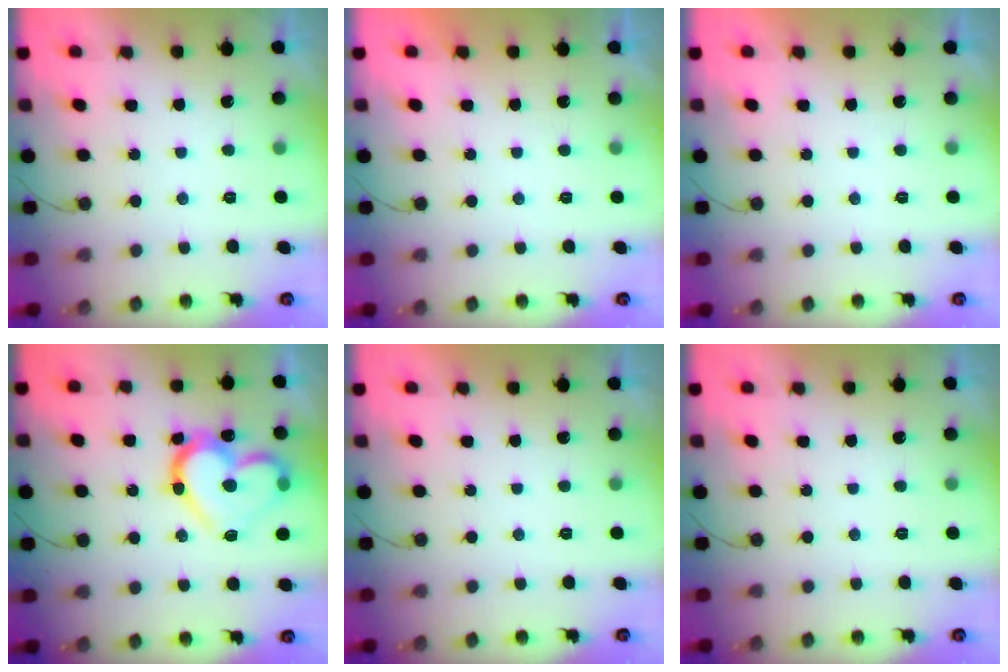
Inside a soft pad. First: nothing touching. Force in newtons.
{"total": 1.6, "press": 1.6, "slide": 0.1}
{"total": 1.9, "press": 1.9, "slide": 0.0}
{"total": 18.3, "press": 18.3, "slide": 1.3}
{"total": 1.7, "press": 1.7, "slide": 0.0}
{"total": 0.0}